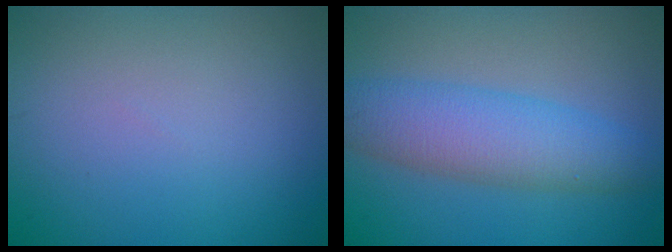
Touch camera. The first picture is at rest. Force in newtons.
{"total": 5.9, "press": 5.9, "slide": 0.1}